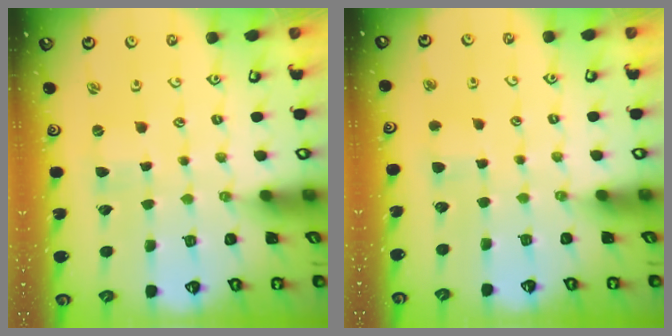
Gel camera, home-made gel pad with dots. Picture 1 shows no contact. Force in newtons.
{"total": 2.8, "press": 2.8, "slide": 0.5}